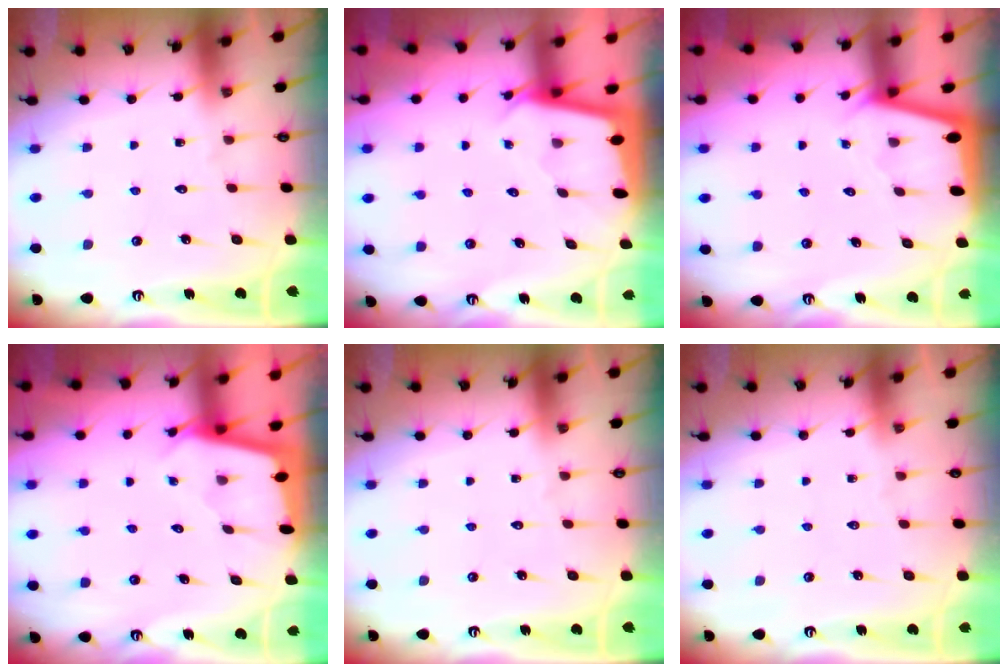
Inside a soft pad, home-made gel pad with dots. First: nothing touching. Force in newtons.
{"total": 1.8, "press": 1.8, "slide": 0.1}
{"total": 1.9, "press": 1.9, "slide": 0.1}
{"total": 2.0, "press": 2.0, "slide": 0.2}
{"total": 0.0}
{"total": 0.0}